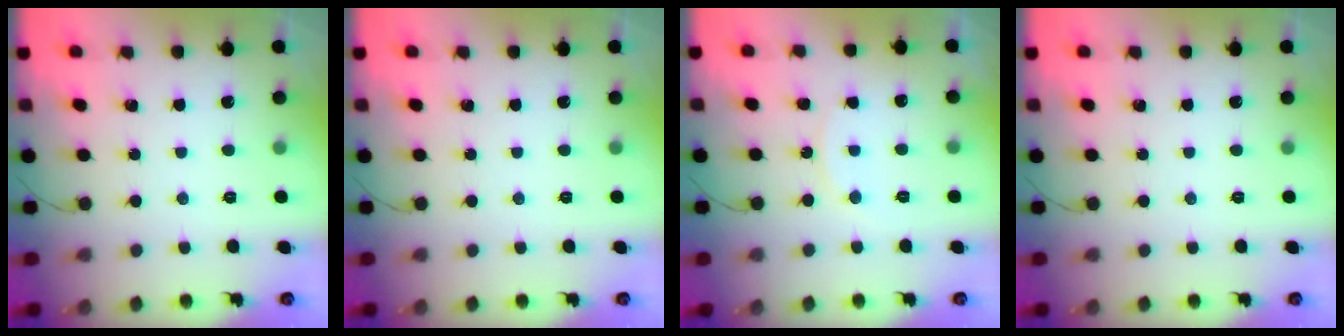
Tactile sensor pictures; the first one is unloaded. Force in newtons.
{"total": 0.0}
{"total": 3.9, "press": 3.9, "slide": 0.7}
{"total": 0.0}